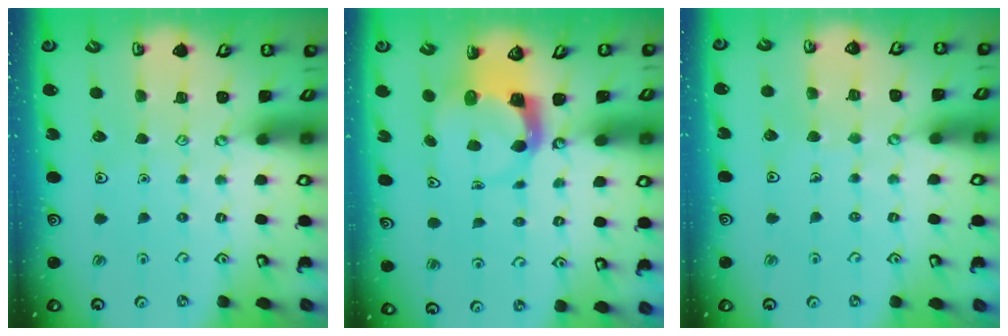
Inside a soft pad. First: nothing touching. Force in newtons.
{"total": 3.8, "press": 3.8, "slide": 0.6}
{"total": 2.6, "press": 2.6, "slide": 0.2}